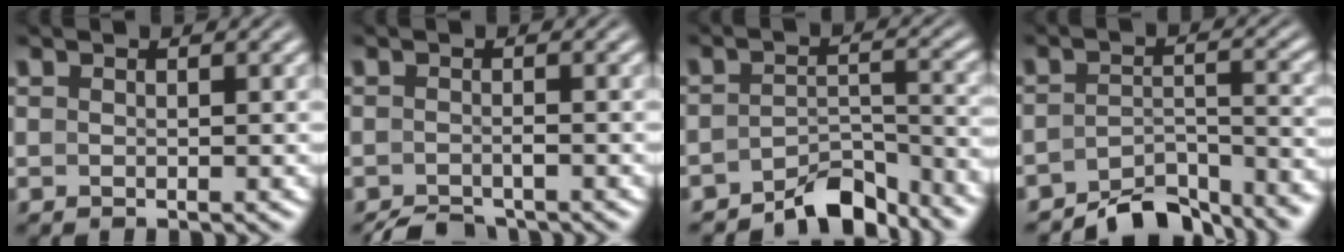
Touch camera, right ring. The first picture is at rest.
{"total": 2.9, "force": [-2.8, 0.5, 0.7], "torque": [-0.013, -0.016, -0.038]}
{"total": 6.1, "force": [-5.4, 1.7, 2.2], "torque": [-0.026, -0.013, -0.084]}
{"total": 6.9, "force": [-6.3, 1.6, 2.3], "torque": [-0.032, -0.014, -0.098]}